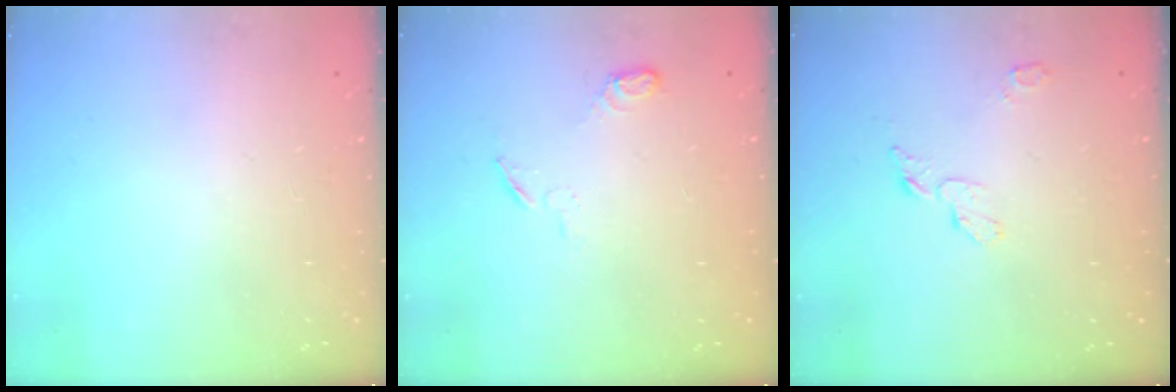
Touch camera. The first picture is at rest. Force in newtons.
{"total": 4.2, "press": 4.1, "slide": 0.8}
{"total": 4.6, "press": 4.6, "slide": 0.5}